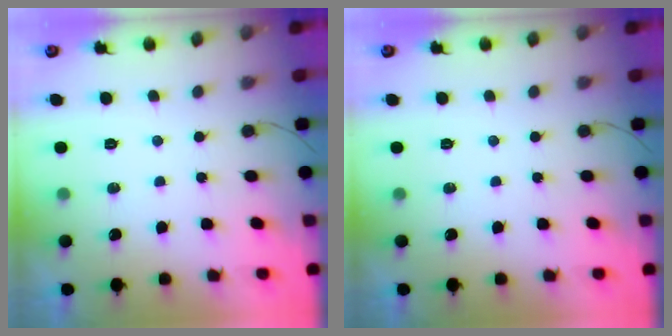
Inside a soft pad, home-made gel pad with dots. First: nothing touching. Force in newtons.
{"total": 0.0}